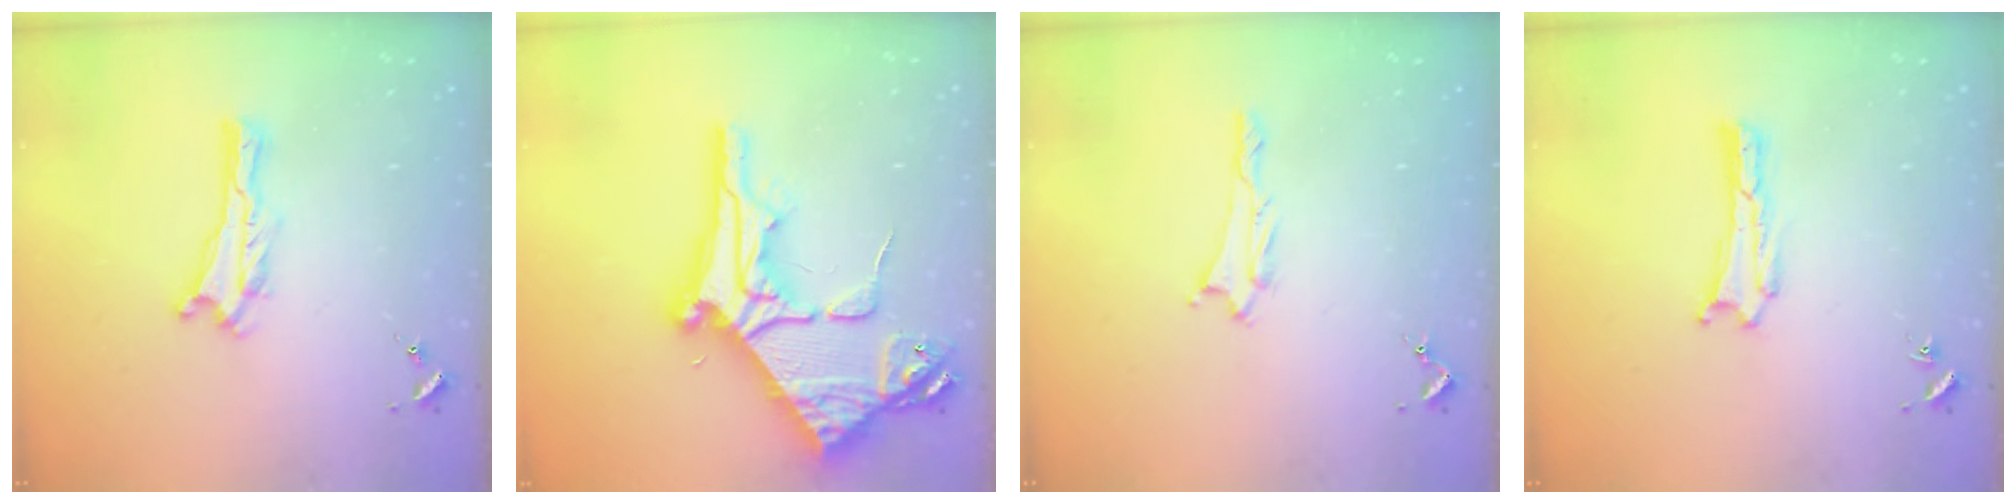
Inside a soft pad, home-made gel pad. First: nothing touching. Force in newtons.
{"total": 13.6, "press": 13.5, "slide": 1.1}
{"total": 1.2, "press": 1.2, "slide": 0.1}
{"total": 0.0}